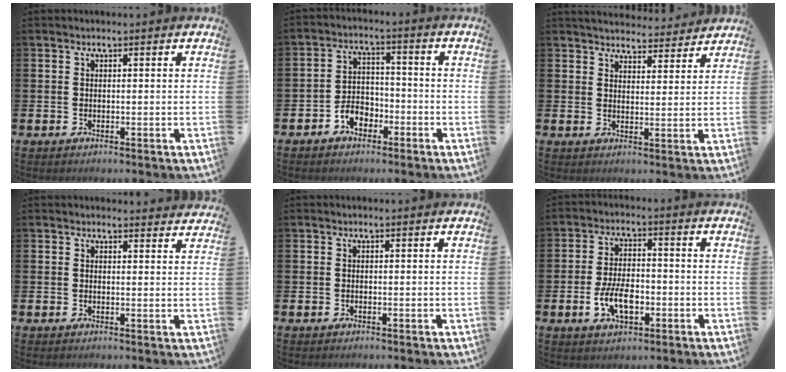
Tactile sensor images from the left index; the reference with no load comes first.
{"total": 4.0, "force": [-2.6, 2.7, 1.5], "torque": [-0.033, 0.009, -0.054]}
{"total": 4.5, "force": [4.4, 0.7, 0.1], "torque": [-0.001, -0.034, 0.076]}
{"total": 1.7, "force": [1.7, 0.3, -0.1], "torque": [0.009, -0.008, 0.029]}
{"total": 0.0}
{"total": 6.1, "force": [-1.8, 3.2, 4.9], "torque": [-0.082, -0.001, -0.038]}